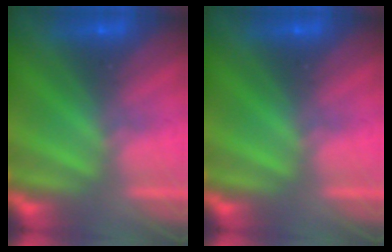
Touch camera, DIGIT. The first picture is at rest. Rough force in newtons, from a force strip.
{"total": 0.0}